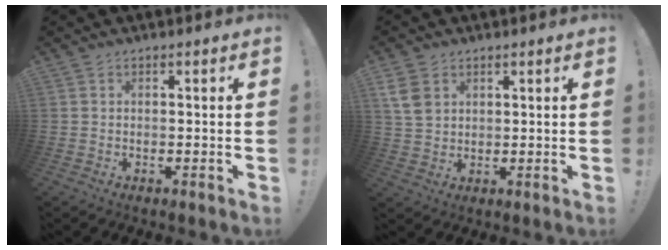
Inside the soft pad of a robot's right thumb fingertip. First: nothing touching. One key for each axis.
{"total": 7.1, "fx": 3.1, "fy": 5.3, "fz": 3.6, "tx": -0.062, "ty": -0.007, "tz": 0.063}